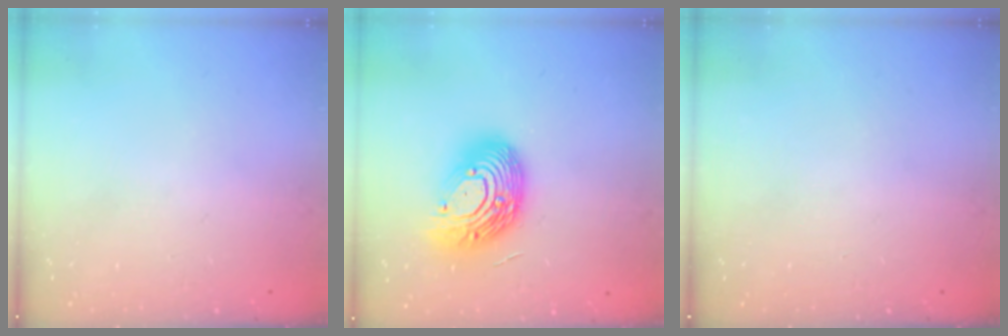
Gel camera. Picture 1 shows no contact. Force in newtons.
{"total": 17.8, "press": 17.7, "slide": 1.4}
{"total": 0.0}